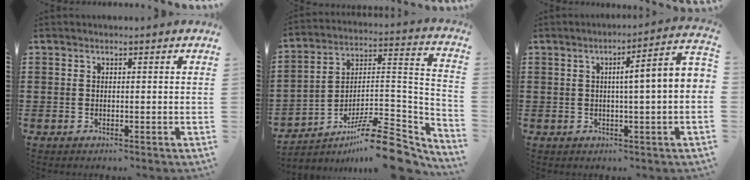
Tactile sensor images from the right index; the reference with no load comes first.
{"total": 13.0, "force": [-9.7, 3.3, 8.0], "torque": [-0.112, 0.038, -0.170]}
{"total": 4.5, "force": [-0.2, -0.5, 4.5], "torque": [-0.076, -0.019, -0.015]}